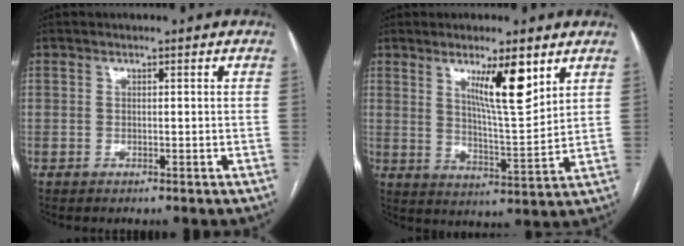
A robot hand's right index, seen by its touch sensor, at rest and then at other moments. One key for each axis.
{"total": 9.4, "fx": 5.1, "fy": 1.0, "fz": 7.9, "tx": -0.133, "ty": -0.012, "tz": 0.088}